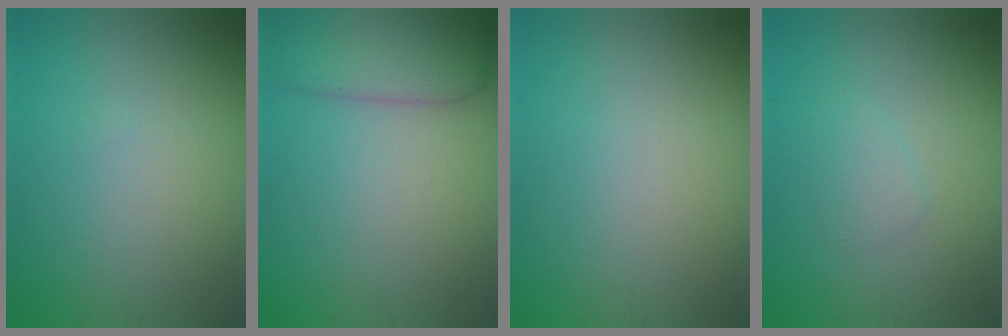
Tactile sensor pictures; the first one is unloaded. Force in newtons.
{"total": 5.5, "press": 5.5, "slide": 0.1}
{"total": 0.0}
{"total": 1.1, "press": 1.1, "slide": 0.1}